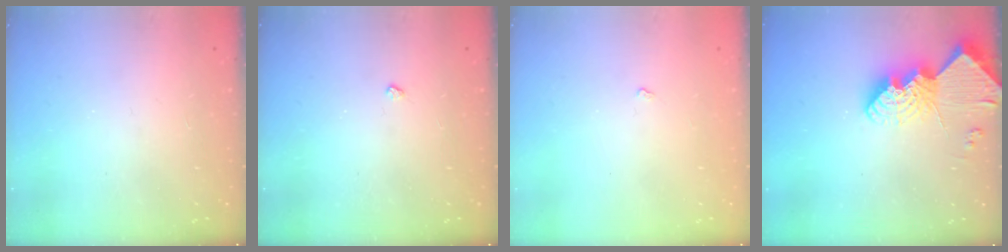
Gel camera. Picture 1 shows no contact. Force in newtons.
{"total": 3.0, "press": 2.9, "slide": 0.4}
{"total": 2.4, "press": 2.3, "slide": 0.4}
{"total": 14.6, "press": 14.5, "slide": 1.1}